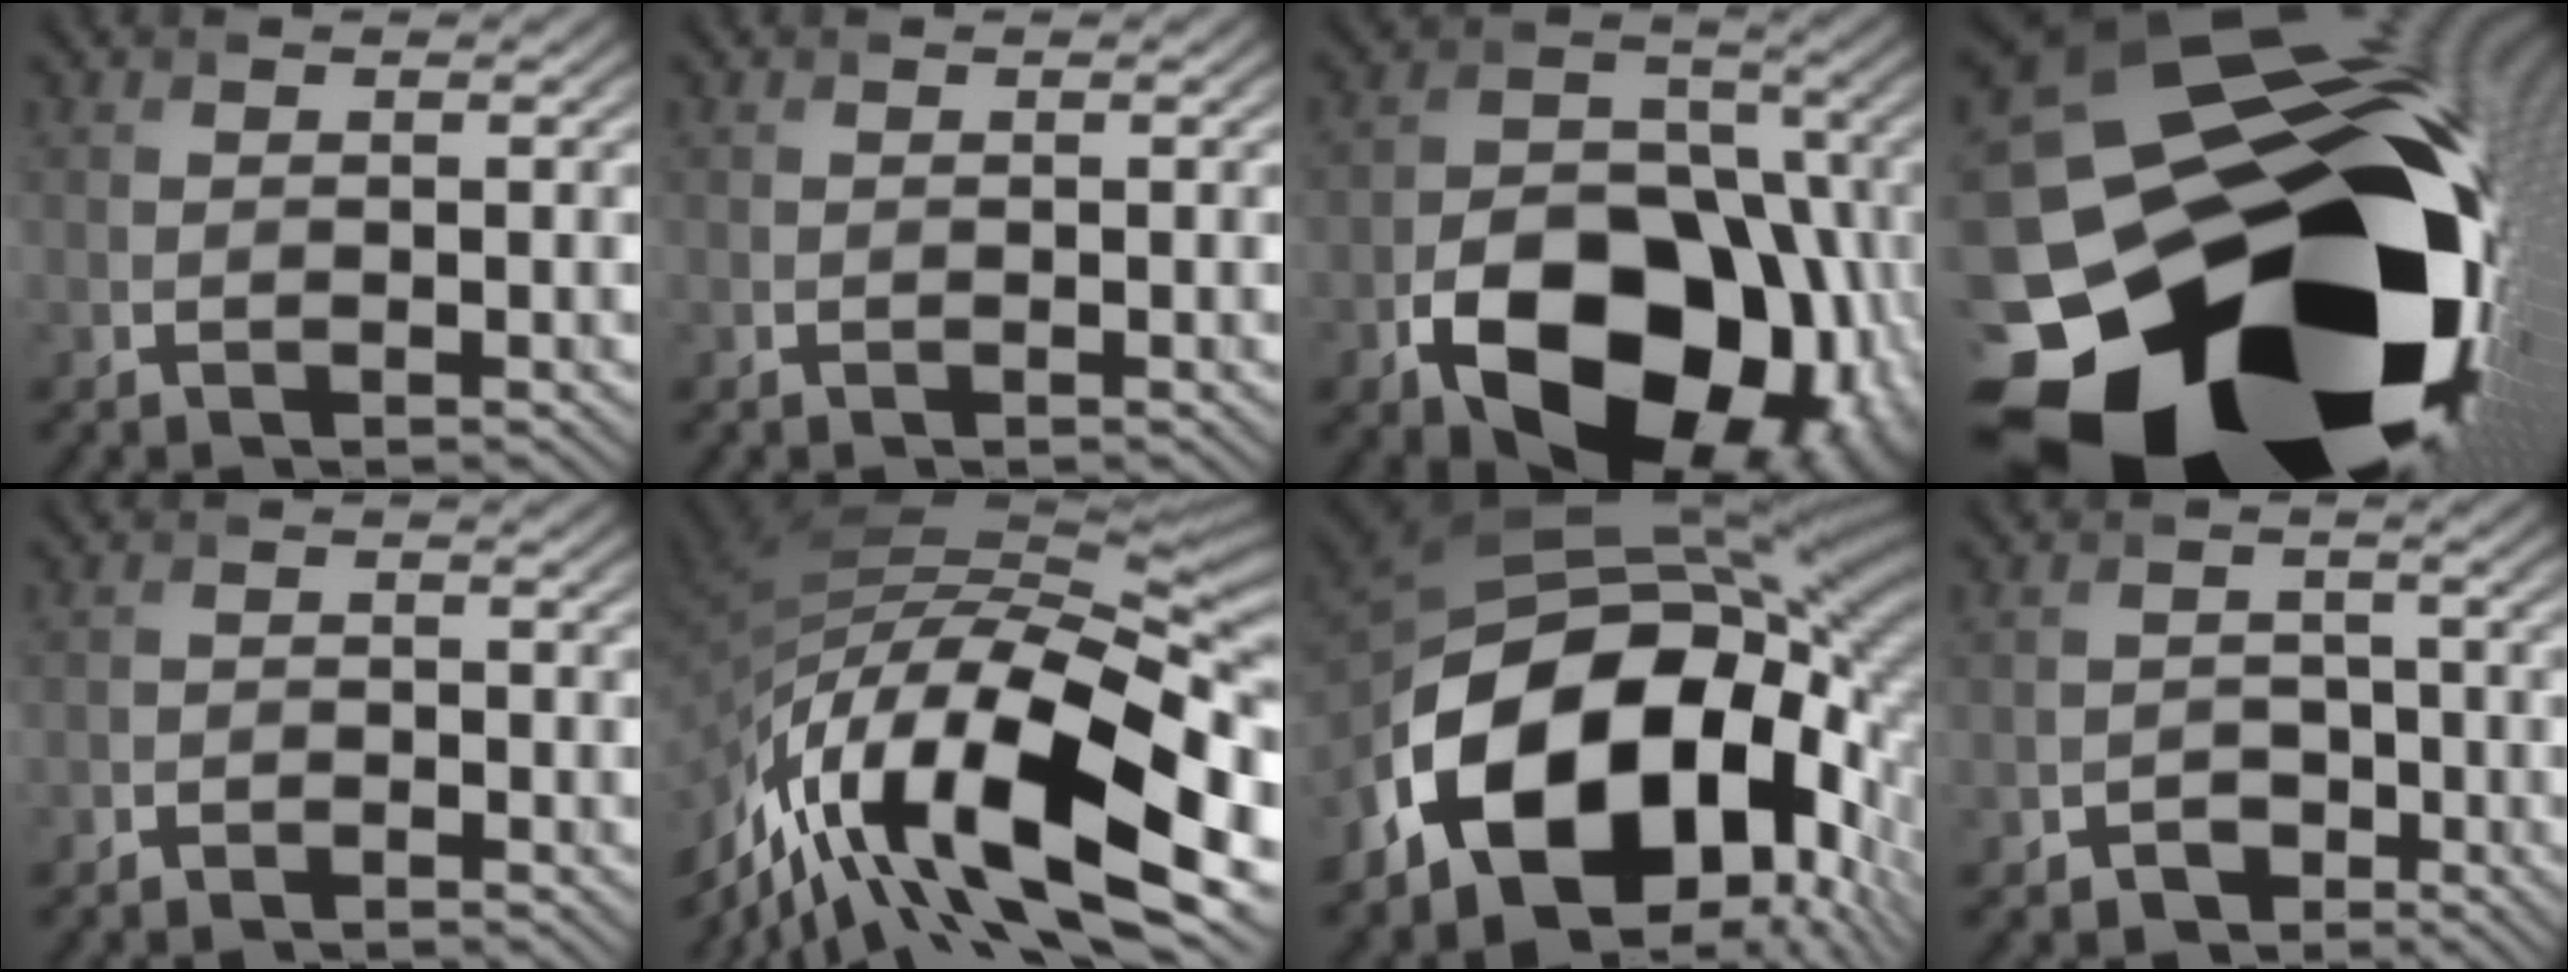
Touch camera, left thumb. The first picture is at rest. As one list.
[{"total": 0.0}, {"total": 16.8, "force": [-7.0, 11.2, 10.4], "torque": [-0.144, -0.038, -0.113]}, {"total": 24.6, "force": [-10.5, 17.5, 13.8], "torque": [-0.202, -0.100, -0.195]}, {"total": 1.9, "force": [-1.9, 0.4, 0.0], "torque": [-0.002, -0.001, -0.040]}, {"total": 20.3, "force": [-8.3, 9.0, 16.2], "torque": [-0.331, -0.022, -0.144]}, {"total": 19.9, "force": [-7.4, 12.1, 14.0], "torque": [-0.273, -0.044, -0.110]}, {"total": 3.9, "force": [-2.7, 2.8, 0.5], "torque": [0.004, 0.005, -0.055]}]